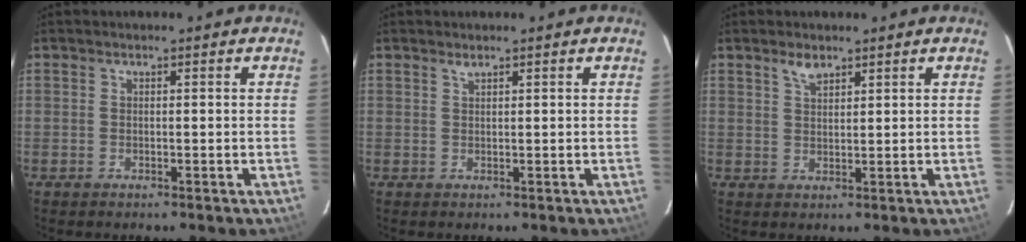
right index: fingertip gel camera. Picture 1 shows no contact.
{"total": 0.7, "force": [0.6, 0.1, 0.3], "torque": [-0.003, 0.001, 0.012]}
{"total": 2.7, "force": [2.0, 1.2, 1.4], "torque": [-0.023, 0.006, 0.038]}